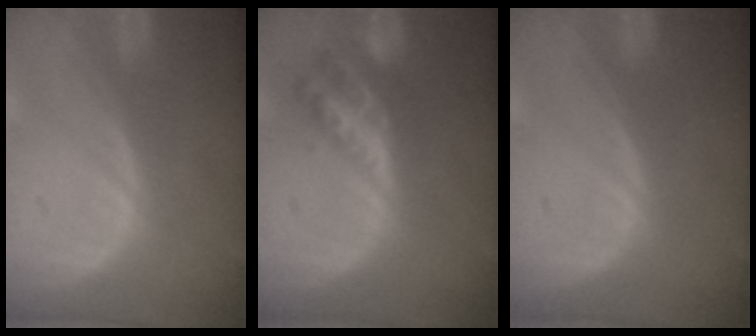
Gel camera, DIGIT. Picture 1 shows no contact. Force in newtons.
{"total": 6.1, "press": 5.3, "slide": 3.0}
{"total": 0.0}